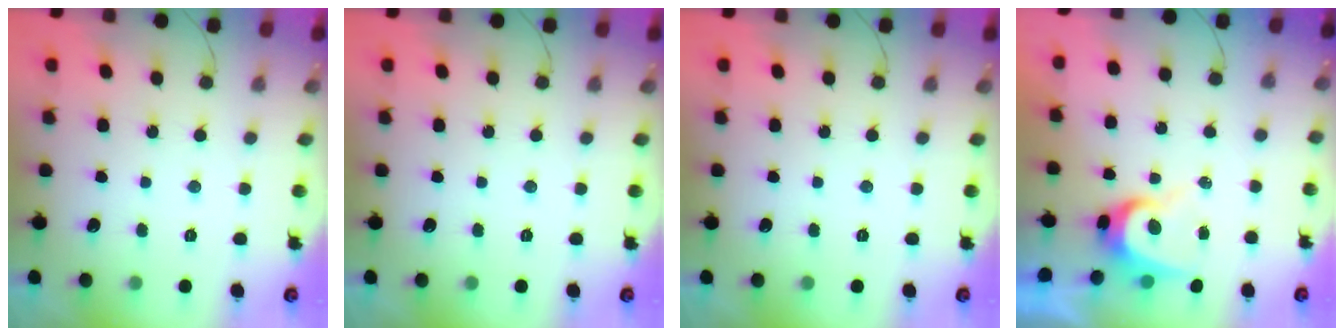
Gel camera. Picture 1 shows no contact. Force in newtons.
{"total": 0.0}
{"total": 0.0}
{"total": 7.1, "press": 7.1, "slide": 0.1}